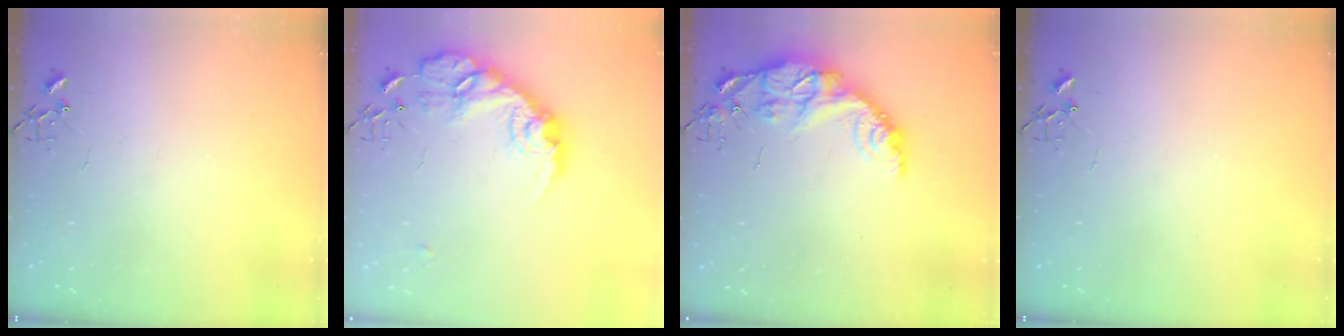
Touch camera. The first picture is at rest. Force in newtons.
{"total": 18.5, "press": 18.4, "slide": 1.4}
{"total": 14.8, "press": 14.7, "slide": 1.0}
{"total": 0.0}